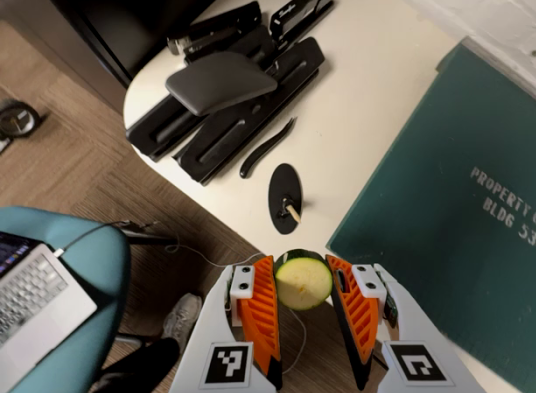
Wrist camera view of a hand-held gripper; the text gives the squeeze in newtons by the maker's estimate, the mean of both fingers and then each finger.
{"total": 9.6, "left": 9.0, "right": 10.1}